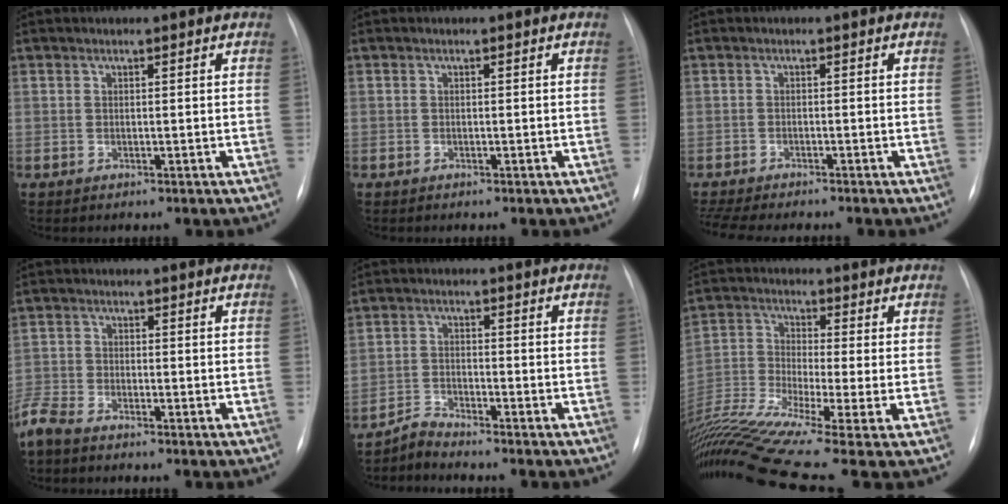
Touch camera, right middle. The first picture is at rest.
{"total": 0.0}
{"total": 9.3, "force": [-8.1, 1.3, 4.2], "torque": [-0.069, -0.011, -0.122]}
{"total": 4.6, "force": [-4.1, 1.0, 1.8], "torque": [-0.048, -0.015, -0.085]}
{"total": 2.8, "force": [-2.8, -0.5, -0.5], "torque": [0.004, -0.021, -0.055]}
{"total": 14.9, "force": [-10.2, -1.1, 10.8], "torque": [-0.242, -0.019, -0.189]}